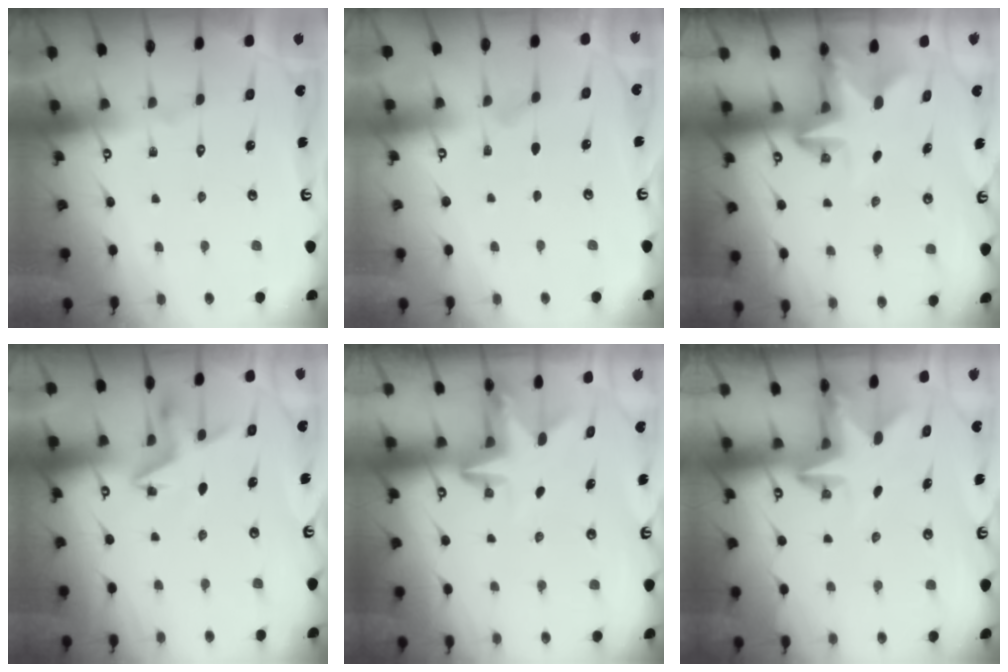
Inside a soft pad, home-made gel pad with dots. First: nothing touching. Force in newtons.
{"total": 3.6, "press": 3.1, "slide": 1.8}
{"total": 2.5, "press": 2.4, "slide": 0.6}
{"total": 5.0, "press": 4.9, "slide": 0.8}
{"total": 3.4, "press": 3.3, "slide": 0.4}
{"total": 2.4, "press": 2.4, "slide": 0.3}